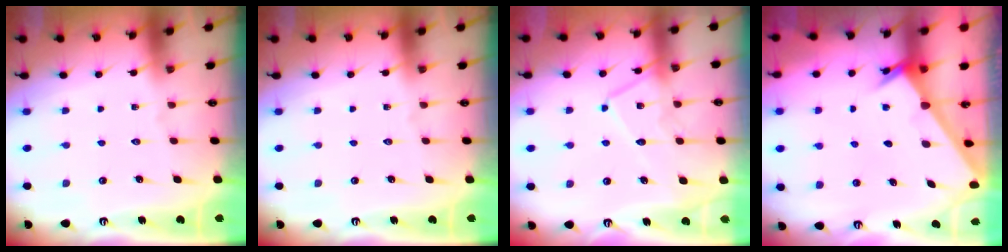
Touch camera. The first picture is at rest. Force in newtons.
{"total": 0.0}
{"total": 13.1, "press": 13.1, "slide": 1.0}
{"total": 2.6, "press": 2.6, "slide": 0.2}